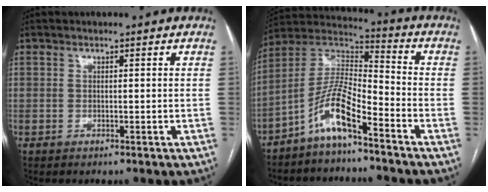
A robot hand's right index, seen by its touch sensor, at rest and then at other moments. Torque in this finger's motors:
{"motor_torque": [0.85, -0.76, 0.42, 0.15]}